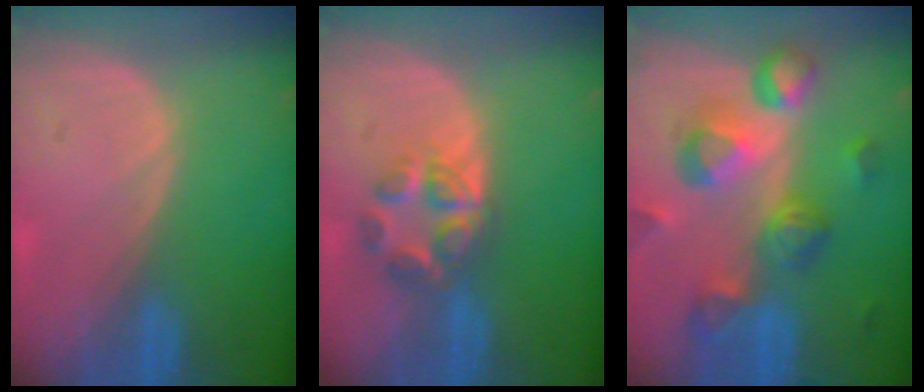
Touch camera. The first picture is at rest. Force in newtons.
{"total": 5.9, "press": 5.3, "slide": 2.5}
{"total": 10.7, "press": 9.6, "slide": 4.7}